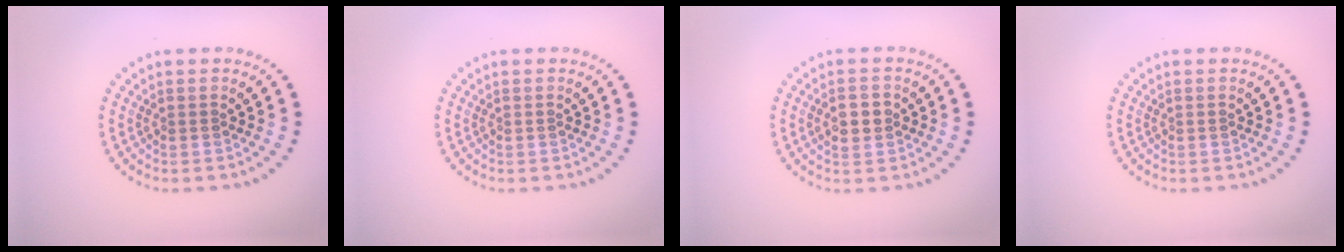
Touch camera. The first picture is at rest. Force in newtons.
{"total": 0.0}
{"total": 2.8, "press": 2.8, "slide": 0.0}
{"total": 0.0}